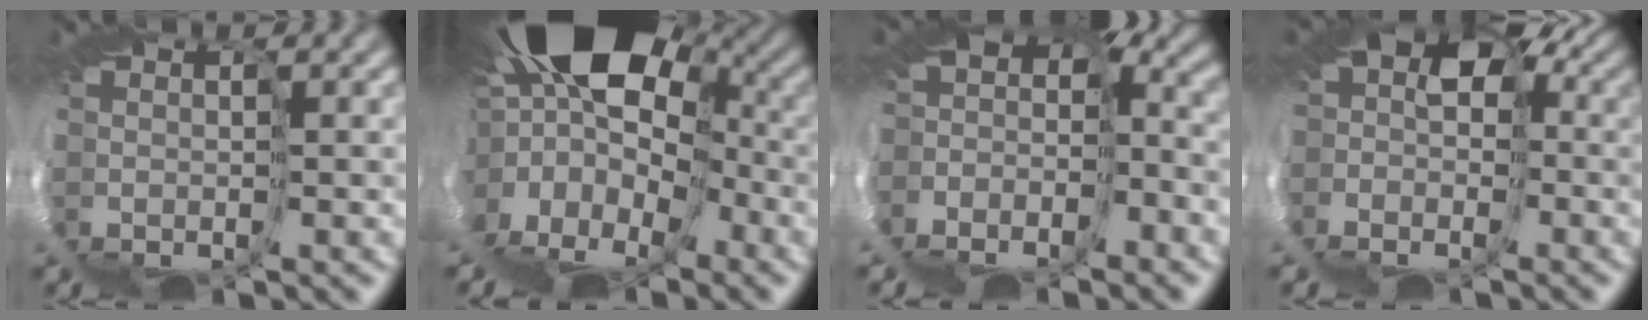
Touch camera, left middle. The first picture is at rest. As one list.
[{"total": 14.5, "force": [1.0, 9.2, 11.2], "torque": [-0.145, -0.005, -0.008]}, {"total": 5.6, "force": [-4.3, 2.5, 2.7], "torque": [-0.054, -0.027, -0.032]}, {"total": 7.1, "force": [-1.8, 5.8, 3.5], "torque": [-0.064, -0.007, -0.034]}]